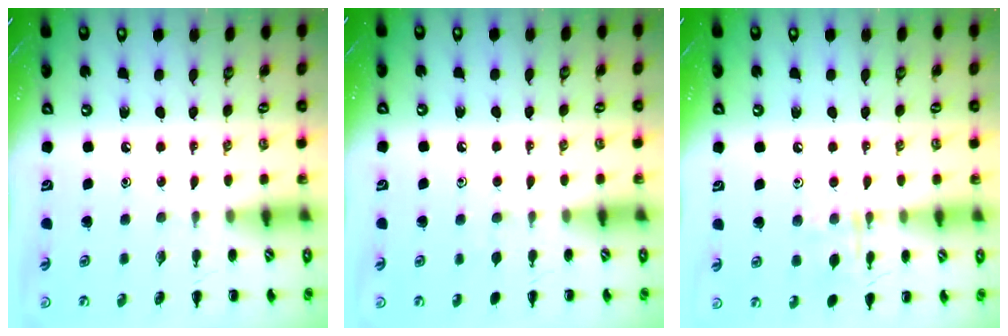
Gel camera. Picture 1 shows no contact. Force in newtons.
{"total": 4.4, "press": 4.1, "slide": 1.5}
{"total": 8.0, "press": 7.9, "slide": 0.6}